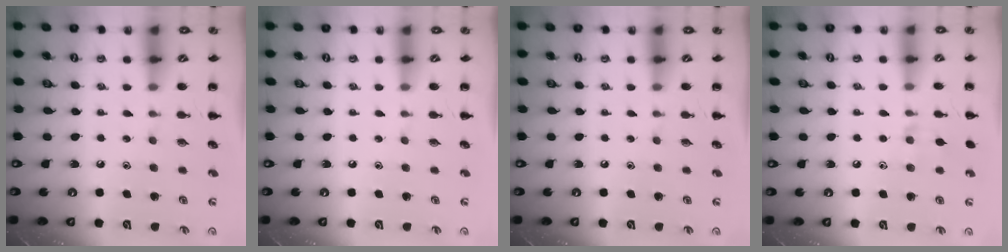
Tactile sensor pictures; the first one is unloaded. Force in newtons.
{"total": 0.0}
{"total": 0.0}
{"total": 6.3, "press": 6.0, "slide": 2.2}